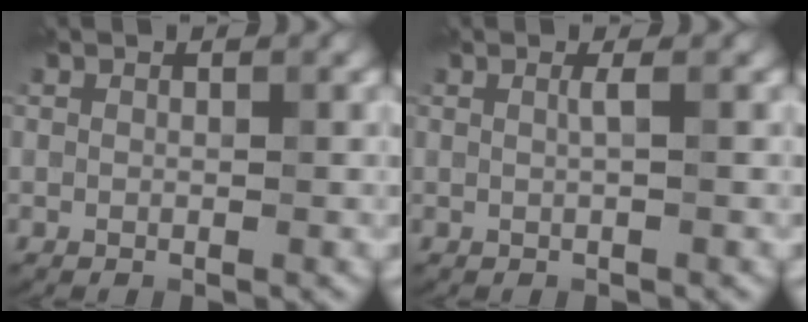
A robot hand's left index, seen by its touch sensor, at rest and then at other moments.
{"total": 1.0, "force": [0.1, 0.2, 0.9], "torque": [-0.012, 0.002, -0.002]}